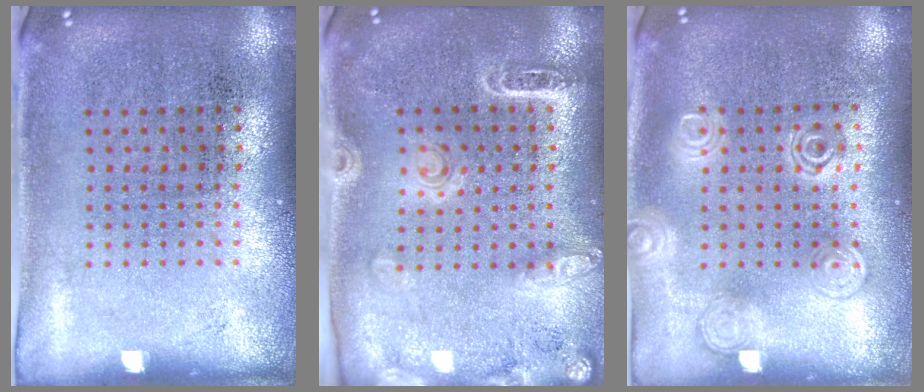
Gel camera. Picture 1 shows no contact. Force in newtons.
{"total": 1.8, "press": 1.7, "slide": 0.4}
{"total": 1.3, "press": 1.3, "slide": 0.1}